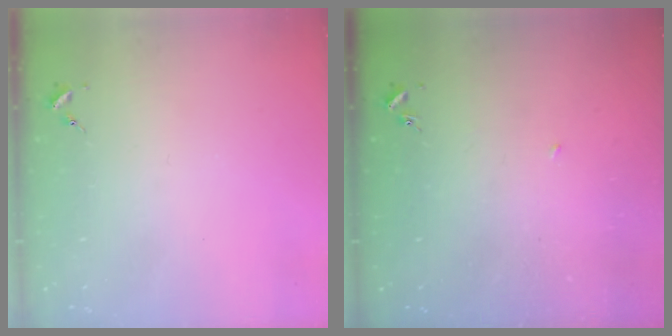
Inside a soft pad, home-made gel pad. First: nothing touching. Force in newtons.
{"total": 2.3, "press": 2.3, "slide": 0.1}